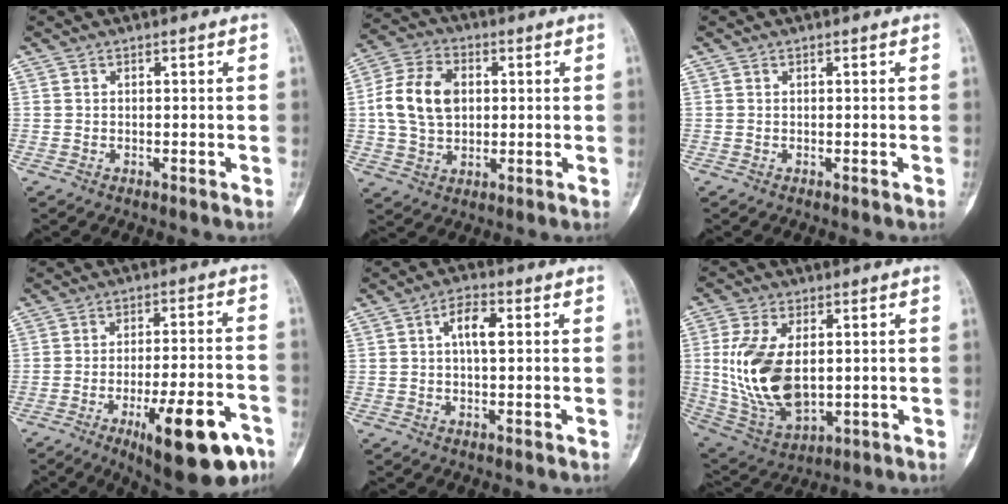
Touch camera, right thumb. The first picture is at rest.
{"total": 12.3, "force": [1.2, 8.8, 8.5], "torque": [-0.148, 0.013, 0.021]}
{"total": 0.0}
{"total": 17.5, "force": [-8.7, 5.2, 14.2], "torque": [-0.173, 0.037, -0.118]}
{"total": 5.5, "force": [1.0, 2.2, 4.9], "torque": [-0.080, 0.005, 0.011]}
{"total": 16.5, "force": [1.3, 9.5, 13.4], "torque": [-0.261, -0.013, 0.042]}